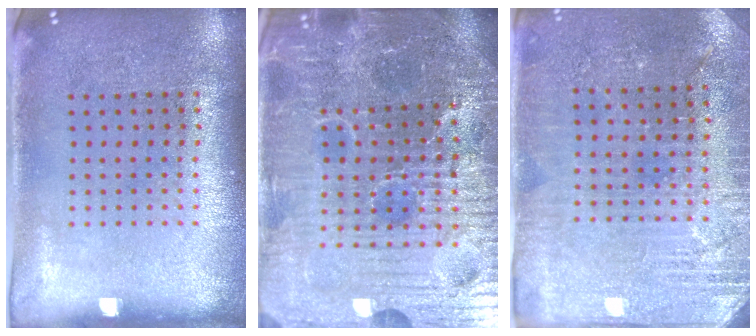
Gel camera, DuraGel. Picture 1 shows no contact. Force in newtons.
{"total": 6.1, "press": 5.7, "slide": 2.2}
{"total": 2.8, "press": 2.8, "slide": 0.5}